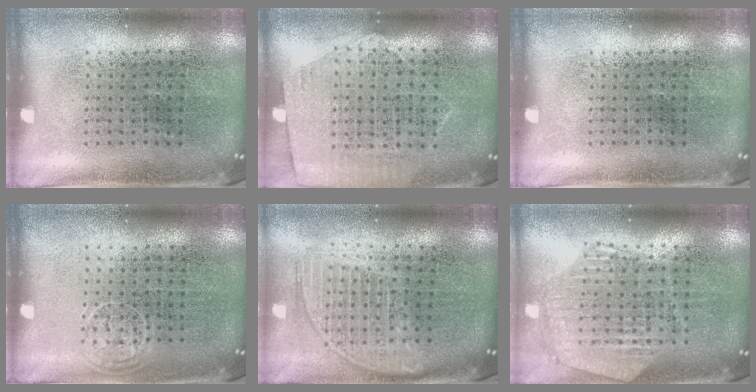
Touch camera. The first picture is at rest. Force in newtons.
{"total": 1.3, "press": 1.1, "slide": 0.7}
{"total": 0.0}
{"total": 0.7, "press": 0.6, "slide": 0.4}
{"total": 1.8, "press": 1.5, "slide": 0.9}
{"total": 1.1, "press": 1.1, "slide": 0.2}